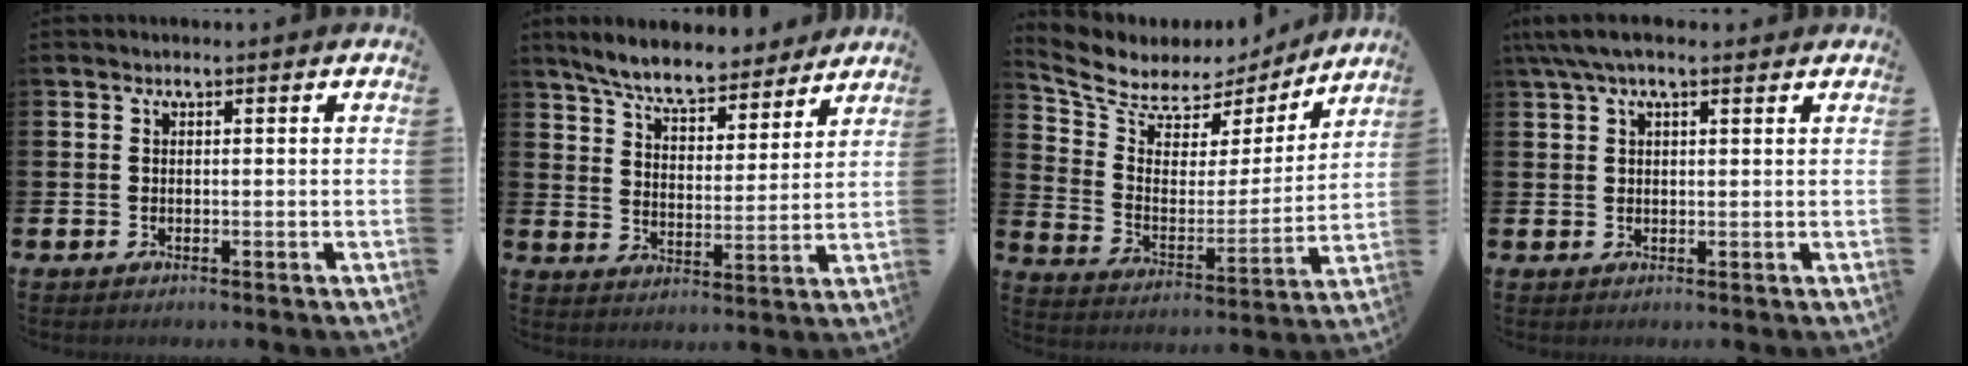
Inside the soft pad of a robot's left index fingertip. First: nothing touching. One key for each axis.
{"total": 7.7, "fx": 7.1, "fy": 1.6, "fz": 2.5, "tx": -0.075, "ty": -0.042, "tz": 0.124}
{"total": 7.2, "fx": 6.4, "fy": 3.2, "fz": 1.0, "tx": -0.069, "ty": -0.048, "tz": 0.111}
{"total": 4.4, "fx": 3.0, "fy": 1.4, "fz": 2.9, "tx": -0.061, "ty": 0.002, "tz": 0.054}